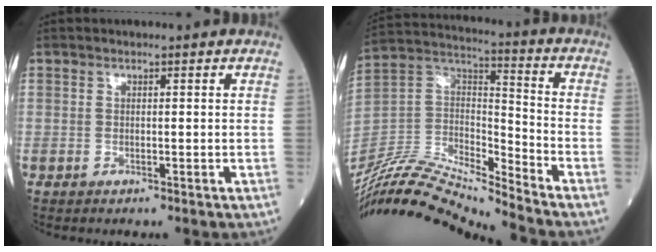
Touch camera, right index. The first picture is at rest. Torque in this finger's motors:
{"motor_torque": [-1.13, -1.00, -0.67, -0.21]}